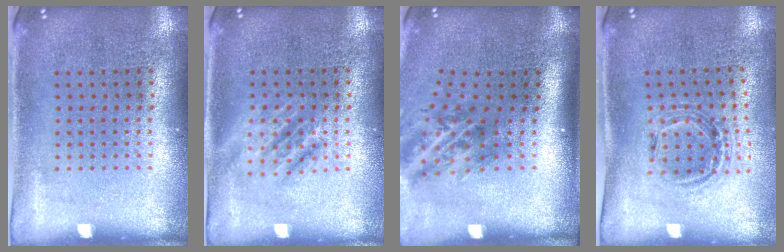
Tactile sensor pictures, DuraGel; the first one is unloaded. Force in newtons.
{"total": 1.1, "press": 1.1, "slide": 0.2}
{"total": 1.9, "press": 1.3, "slide": 1.5}
{"total": 1.0, "press": 1.0, "slide": 0.1}